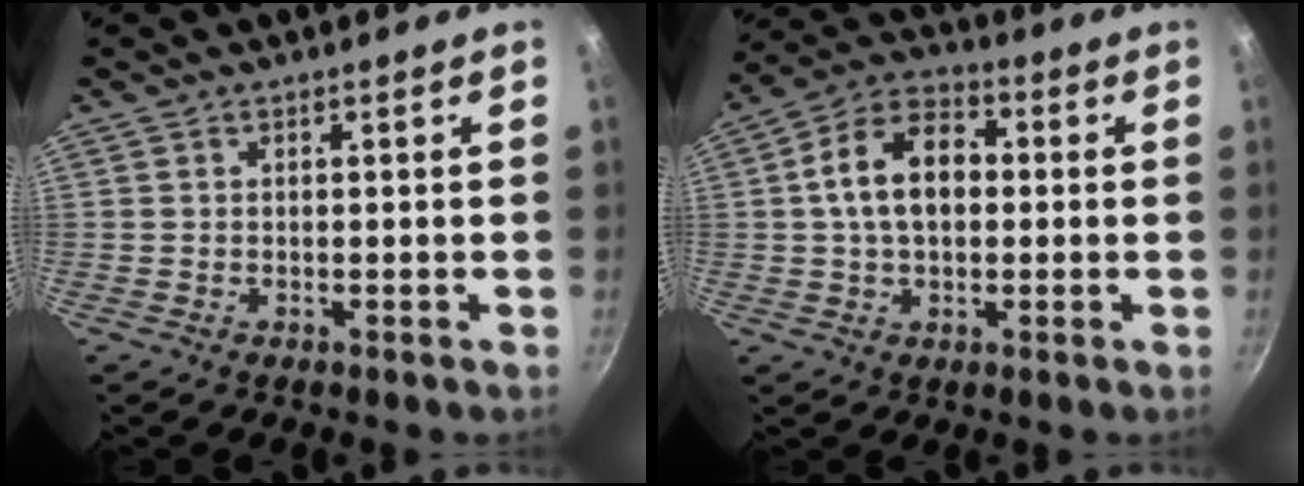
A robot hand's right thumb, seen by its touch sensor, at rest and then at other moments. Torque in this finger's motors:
{"motor_torque": [-0.26, 1.43, 1.17, 0.12, 0.27]}